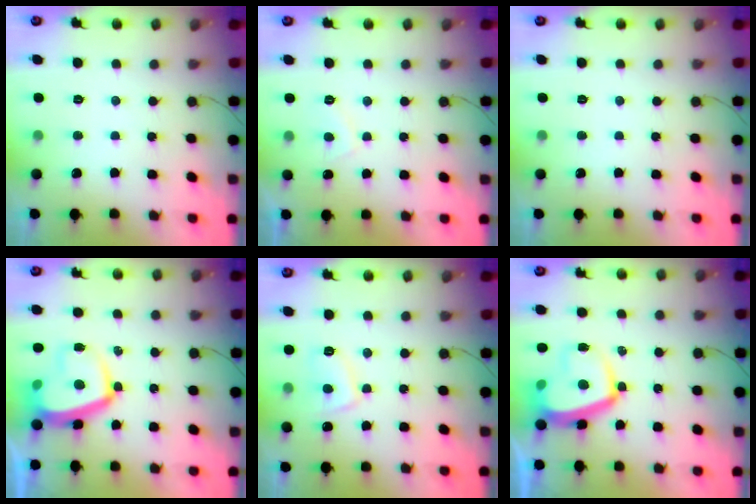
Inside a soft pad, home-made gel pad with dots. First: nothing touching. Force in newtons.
{"total": 2.8, "press": 2.7, "slide": 0.9}
{"total": 0.0}
{"total": 12.0, "press": 11.9, "slide": 1.1}
{"total": 7.2, "press": 7.2, "slide": 0.7}
{"total": 12.0, "press": 11.9, "slide": 1.1}